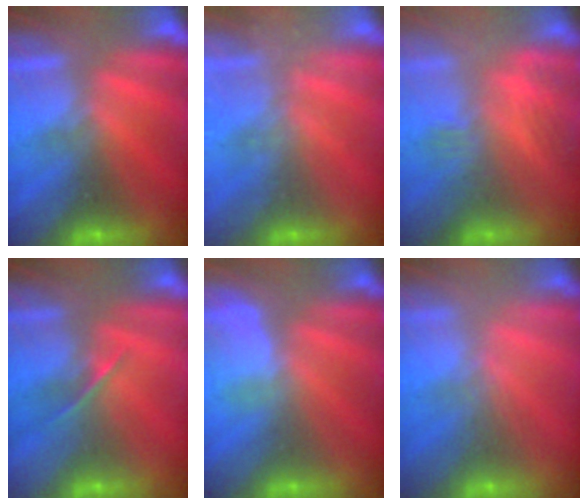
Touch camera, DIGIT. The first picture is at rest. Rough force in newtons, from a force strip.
{"total": 1.7}
{"total": 2.9}
{"total": 1.4}
{"total": 2.9}
{"total": 2.4}